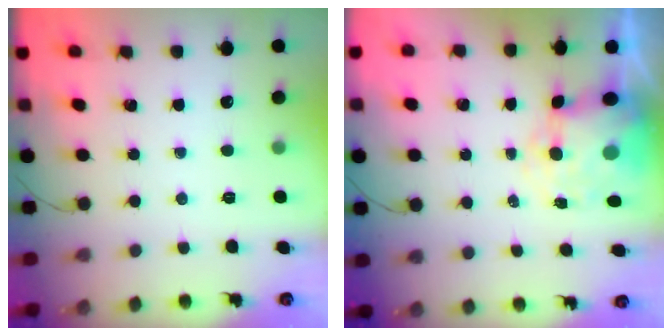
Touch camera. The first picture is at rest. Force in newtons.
{"total": 8.8, "press": 8.6, "slide": 2.0}